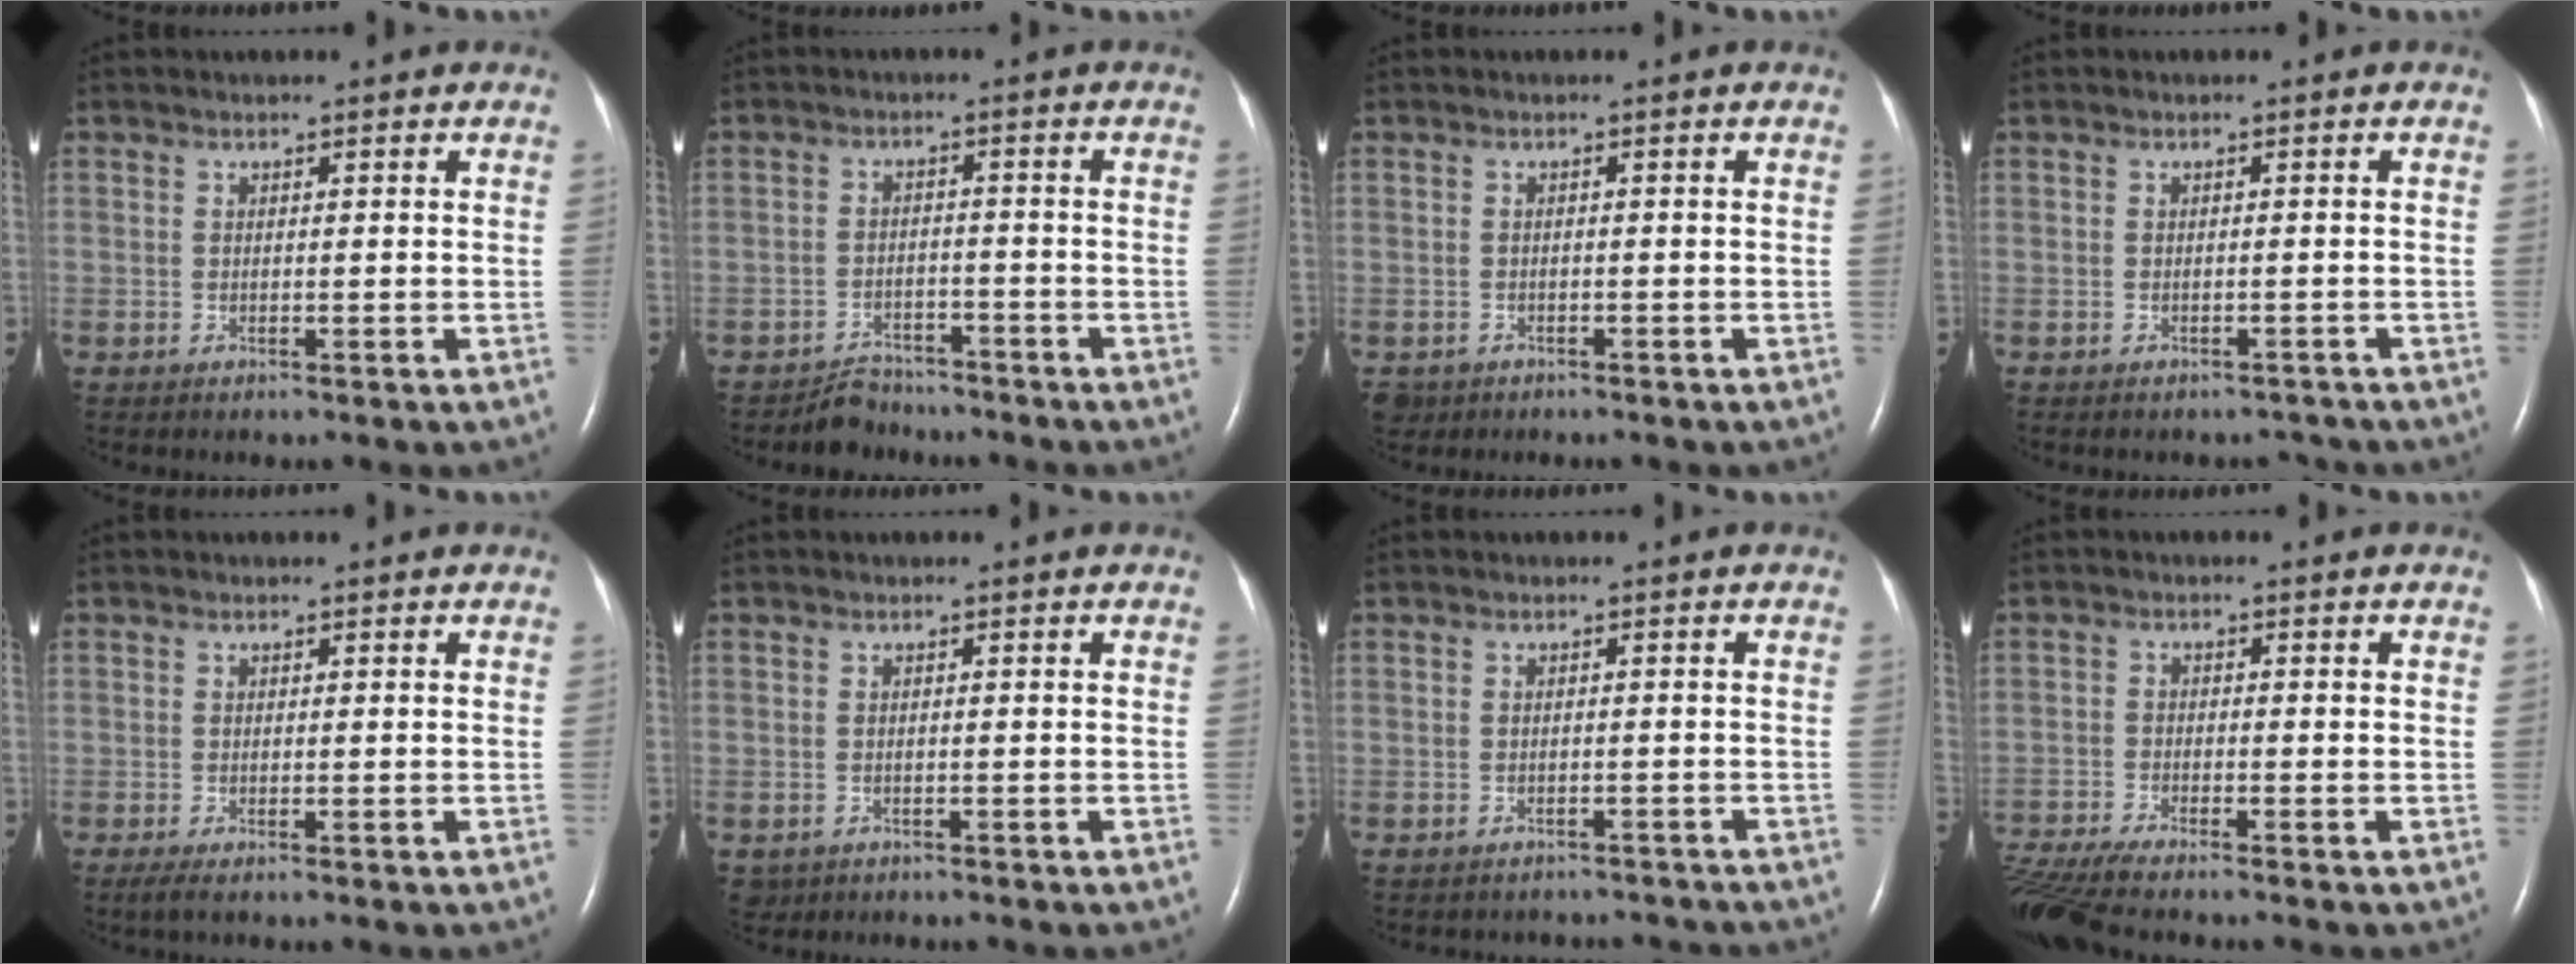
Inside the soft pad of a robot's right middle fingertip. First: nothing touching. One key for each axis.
{"total": 3.6, "fx": -3.3, "fy": 1.3, "fz": -0.6, "tx": 0.002, "ty": -0.002, "tz": -0.053}
{"total": 2.9, "fx": -2.1, "fy": 2.0, "fz": 0.3, "tx": -0.008, "ty": 0.001, "tz": -0.035}
{"total": 3.2, "fx": -2.9, "fy": 1.3, "fz": 0.2, "tx": 0.006, "ty": 0.004, "tz": -0.036}
{"total": 1.3, "fx": -0.8, "fy": 0.2, "fz": 1.0, "tx": -0.027, "ty": -0.007, "tz": -0.017}
{"total": 1.8, "fx": -1.1, "fy": 1.4, "fz": 0.3, "tx": -0.011, "ty": 0.001, "tz": -0.014}
{"total": 5.3, "fx": -5.0, "fy": 1.7, "fz": 0.3, "tx": -0.001, "ty": 0.003, "tz": -0.052}
{"total": 7.4, "fx": -6.7, "fy": -0.7, "fz": 3.0, "tx": -0.058, "ty": -0.024, "tz": -0.121}